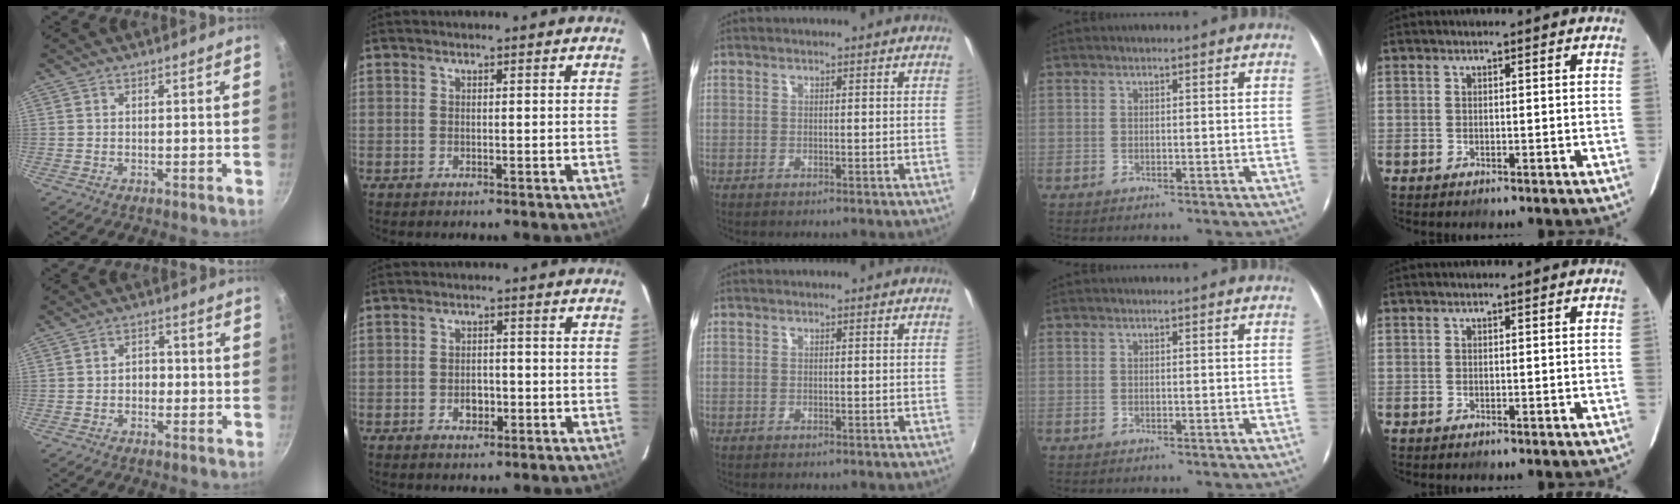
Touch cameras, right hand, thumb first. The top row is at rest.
{"thumb": {"total": 3.4, "force": [-0.5, 2.6, 2.1], "torque": [-0.010, 0.013, -0.010]}, "index": {"total": 3.2, "force": [-1.2, 2.3, 1.9], "torque": [-0.033, 0.004, -0.017]}}